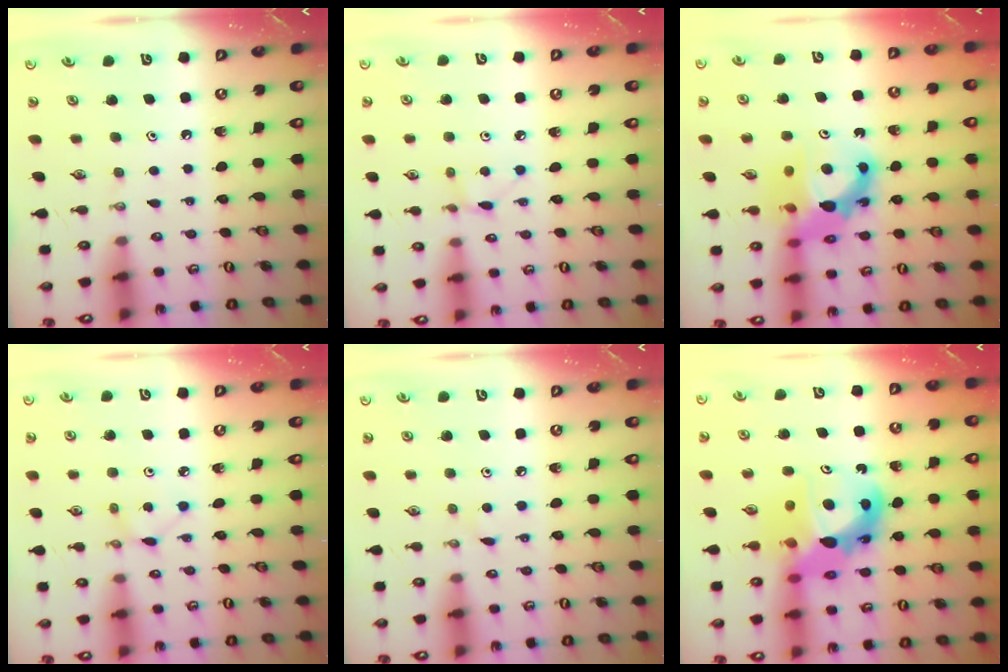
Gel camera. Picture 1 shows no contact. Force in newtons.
{"total": 2.9, "press": 2.9, "slide": 0.4}
{"total": 13.6, "press": 13.4, "slide": 2.6}
{"total": 2.4, "press": 2.4, "slide": 0.3}
{"total": 2.1, "press": 2.1, "slide": 0.3}
{"total": 16.3, "press": 16.2, "slide": 1.3}